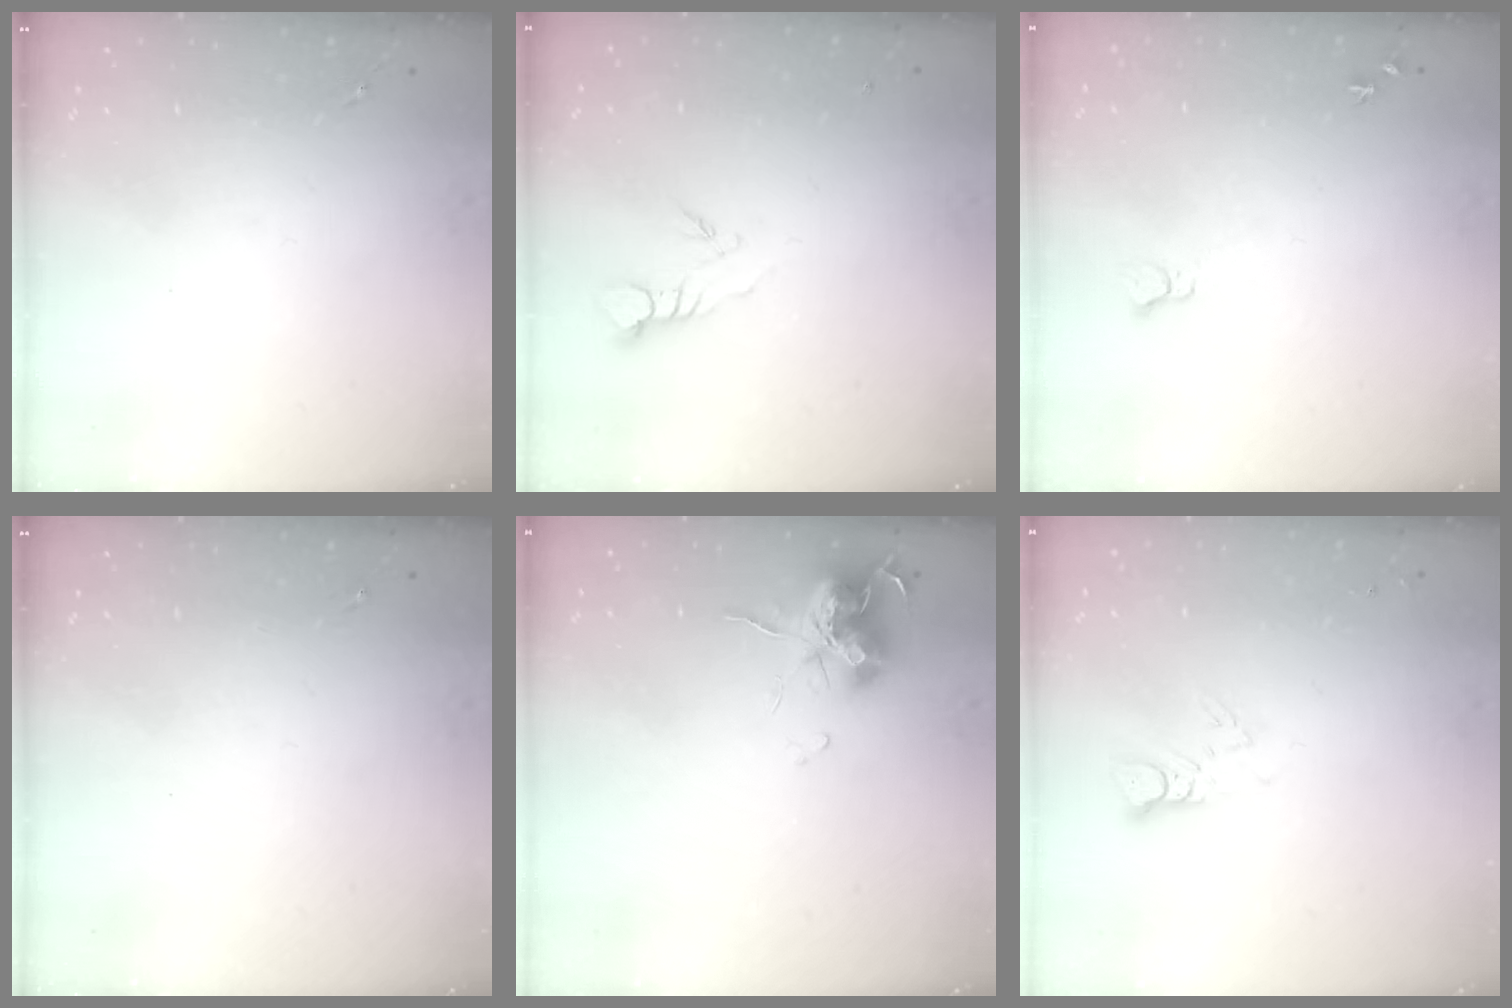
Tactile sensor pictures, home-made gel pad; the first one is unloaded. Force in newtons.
{"total": 3.7, "press": 3.7, "slide": 0.3}
{"total": 4.1, "press": 4.0, "slide": 0.5}
{"total": 0.0}
{"total": 12.6, "press": 12.5, "slide": 1.4}
{"total": 3.2, "press": 3.2, "slide": 0.0}